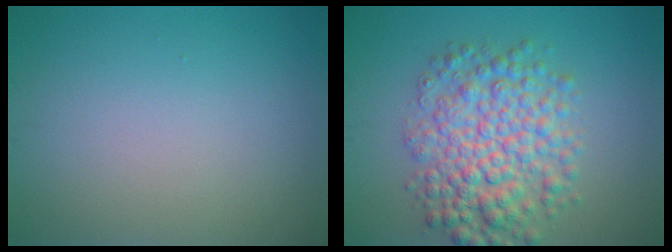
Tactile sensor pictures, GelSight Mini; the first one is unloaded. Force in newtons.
{"total": 7.0, "press": 7.0, "slide": 0.1}